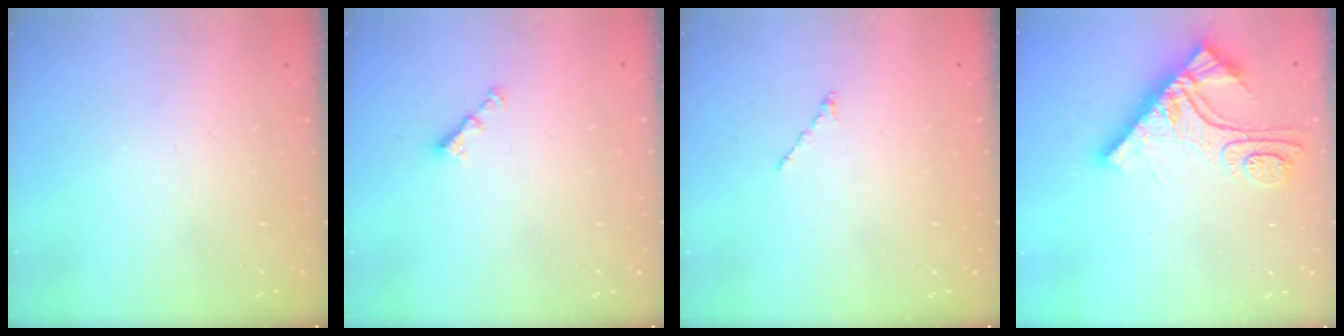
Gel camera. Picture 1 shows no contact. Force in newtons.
{"total": 2.8, "press": 2.7, "slide": 0.5}
{"total": 0.0}
{"total": 11.8, "press": 11.8, "slide": 1.2}